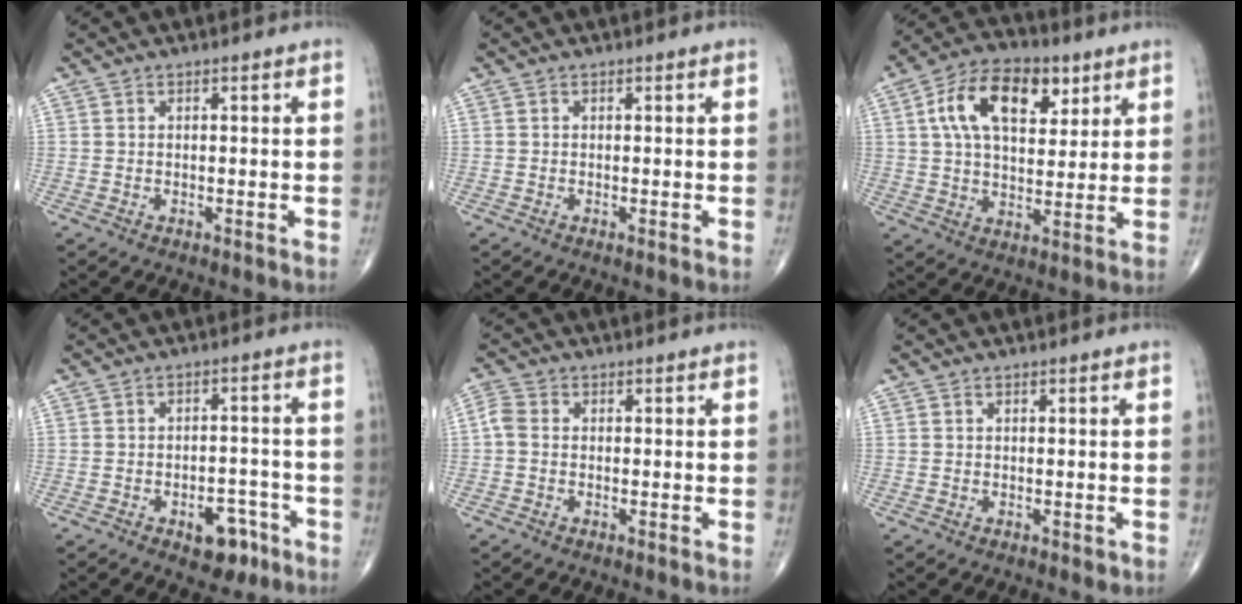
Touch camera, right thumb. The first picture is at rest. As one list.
[{"total": 0.0}, {"total": 15.6, "force": [5.9, 8.8, 11.5], "torque": [-0.173, -0.004, 0.098]}, {"total": 6.9, "force": [-3.7, 4.1, 4.2], "torque": [-0.028, 0.032, -0.045]}, {"total": 2.6, "force": [-0.3, 1.9, 1.8], "torque": [-0.040, 0.006, -0.016]}, {"total": 0.5, "force": [0.0, 0.4, 0.4], "torque": [-0.003, -0.001, 0.001]}]